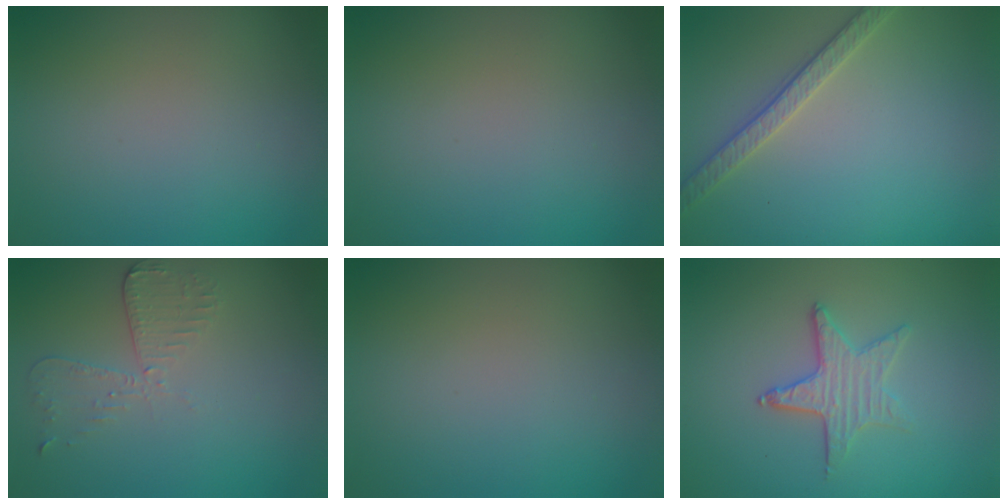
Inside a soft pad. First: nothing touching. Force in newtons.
{"total": 0.0}
{"total": 2.6, "press": 2.5, "slide": 0.5}
{"total": 2.7, "press": 2.4, "slide": 1.2}
{"total": 0.0}
{"total": 2.8, "press": 2.5, "slide": 1.3}